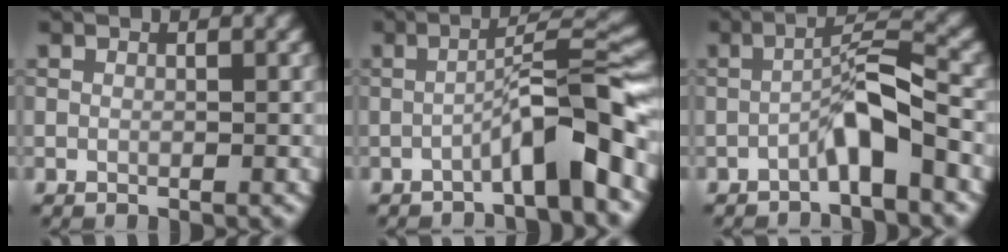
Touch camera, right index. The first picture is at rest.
{"total": 6.1, "force": [-2.8, 0.5, 5.4], "torque": [-0.084, 0.026, -0.054]}
{"total": 3.7, "force": [-1.8, 0.4, 3.2], "torque": [-0.057, 0.021, -0.038]}